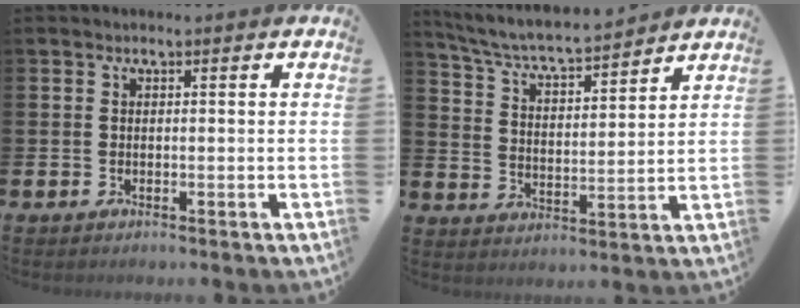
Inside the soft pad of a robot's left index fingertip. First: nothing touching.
{"total": 6.1, "force": [5.8, 0.4, 1.8], "torque": [-0.064, -0.044, 0.097]}